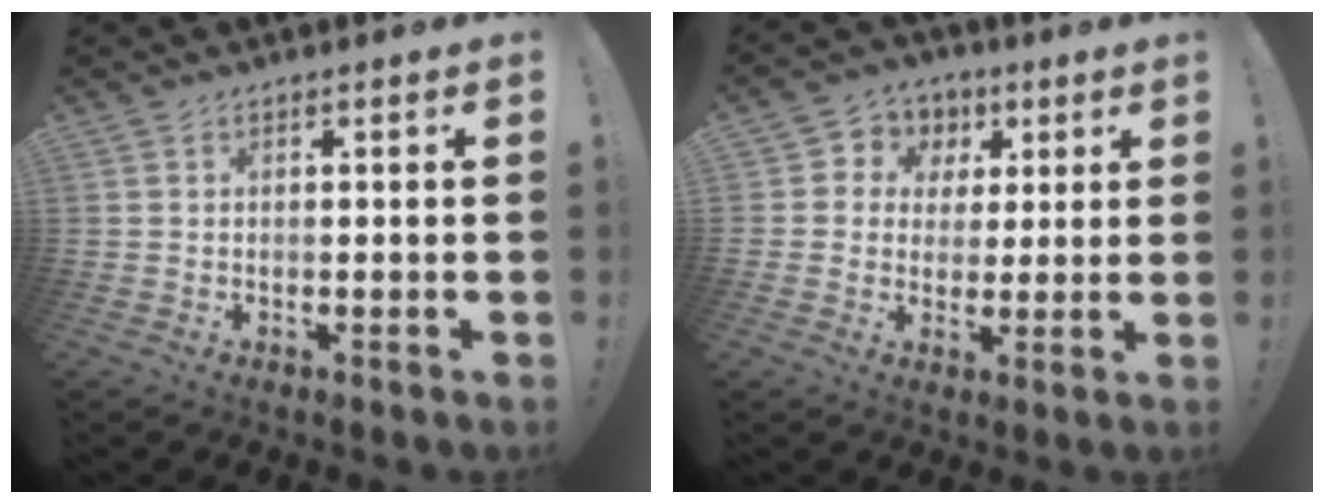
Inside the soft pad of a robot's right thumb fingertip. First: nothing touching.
{"total": 7.4, "force": [1.0, 7.1, 2.0], "torque": [-0.029, -0.005, 0.024]}